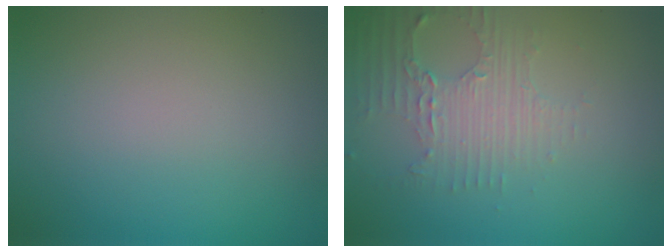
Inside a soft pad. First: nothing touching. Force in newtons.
{"total": 3.8, "press": 2.7, "slide": 2.7}